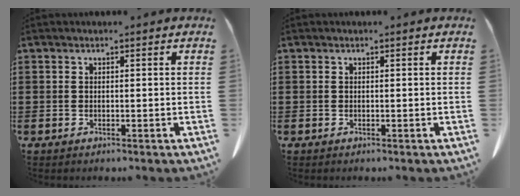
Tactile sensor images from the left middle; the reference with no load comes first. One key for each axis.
{"total": 0.0}